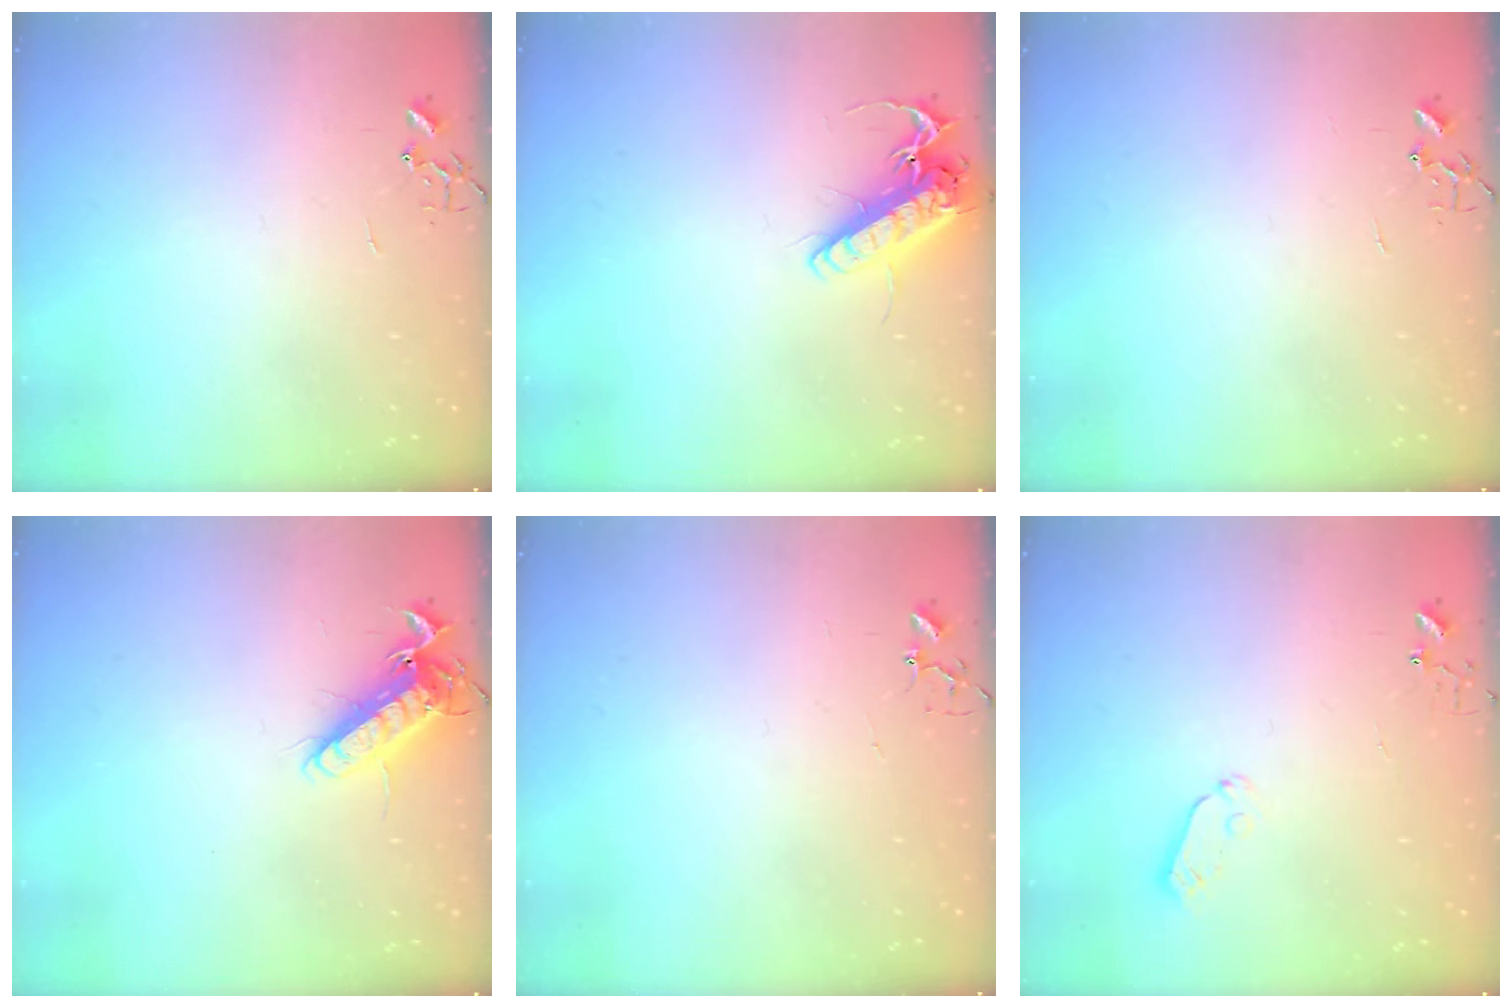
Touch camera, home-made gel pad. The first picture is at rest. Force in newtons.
{"total": 13.8, "press": 13.6, "slide": 2.4}
{"total": 0.0}
{"total": 12.9, "press": 12.8, "slide": 1.7}
{"total": 3.2, "press": 3.2, "slide": 0.3}
{"total": 5.0, "press": 5.0, "slide": 0.4}